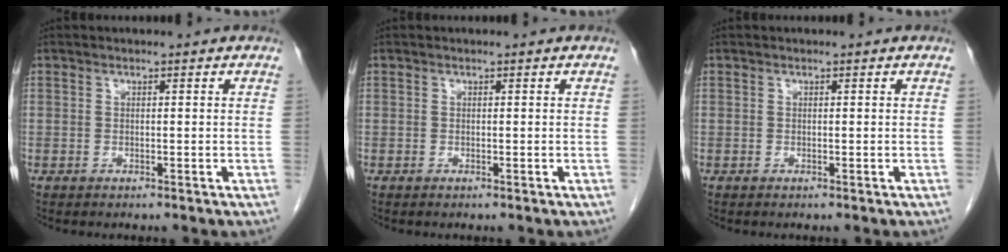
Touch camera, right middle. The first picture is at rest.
{"total": 0.0}
{"total": 0.0}